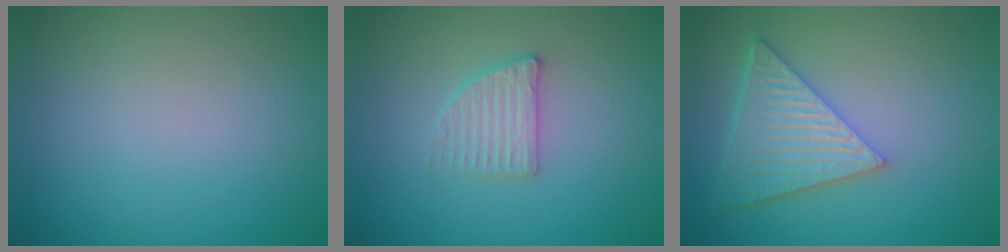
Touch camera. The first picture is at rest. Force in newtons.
{"total": 2.3, "press": 2.2, "slide": 0.5}
{"total": 6.0, "press": 4.6, "slide": 3.8}